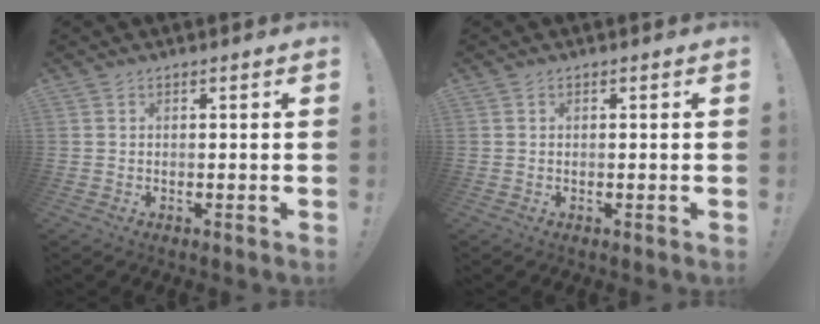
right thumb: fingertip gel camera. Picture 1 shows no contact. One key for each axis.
{"total": 0.0}